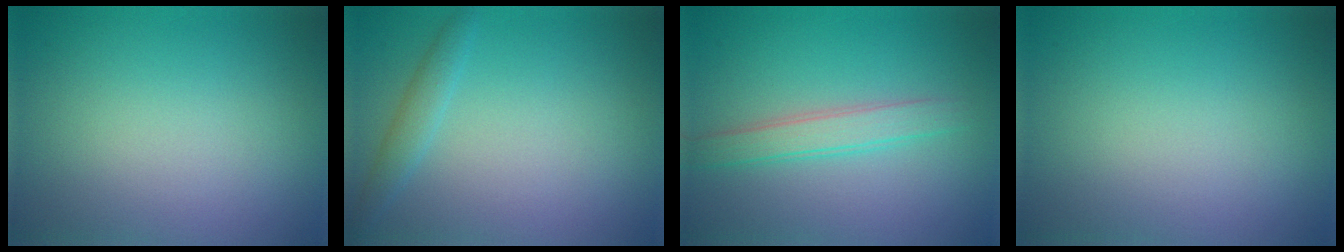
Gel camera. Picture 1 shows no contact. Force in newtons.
{"total": 1.6, "press": 1.6, "slide": 0.1}
{"total": 2.6, "press": 2.6, "slide": 0.0}
{"total": 0.0}